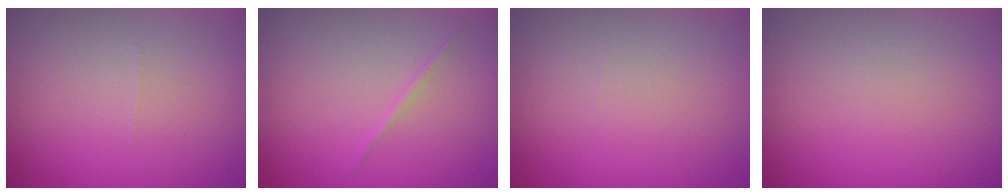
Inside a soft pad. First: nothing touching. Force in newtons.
{"total": 0.6, "press": 0.6, "slide": 0.0}
{"total": 0.0}
{"total": 0.0}